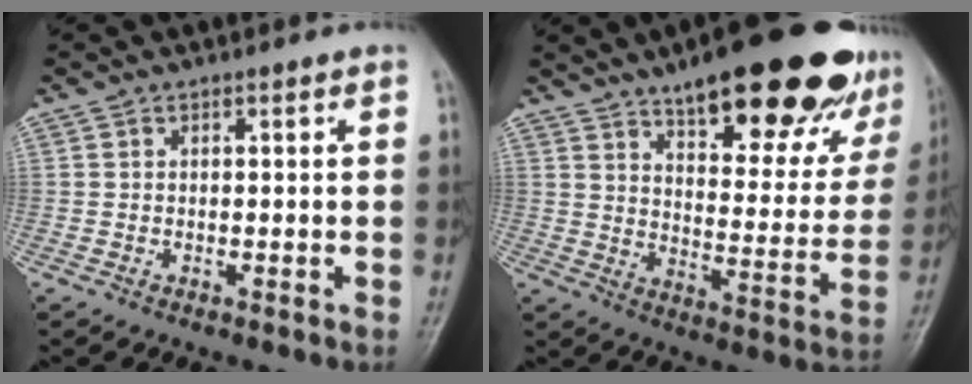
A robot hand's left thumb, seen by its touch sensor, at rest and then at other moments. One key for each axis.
{"total": 27.2, "fx": 18.2, "fy": 8.6, "fz": 18.2, "tx": -0.211, "ty": -0.067, "tz": 0.255}